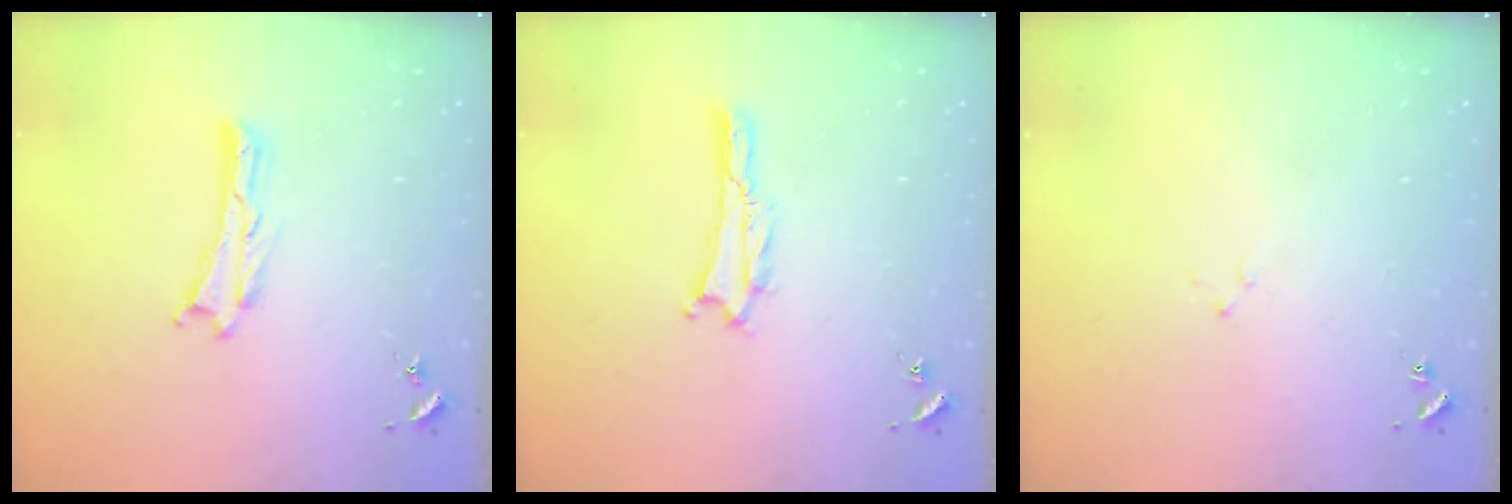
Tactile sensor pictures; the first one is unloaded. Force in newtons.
{"total": 0.8, "press": 0.8, "slide": 0.1}
{"total": 1.4, "press": 1.4, "slide": 0.2}